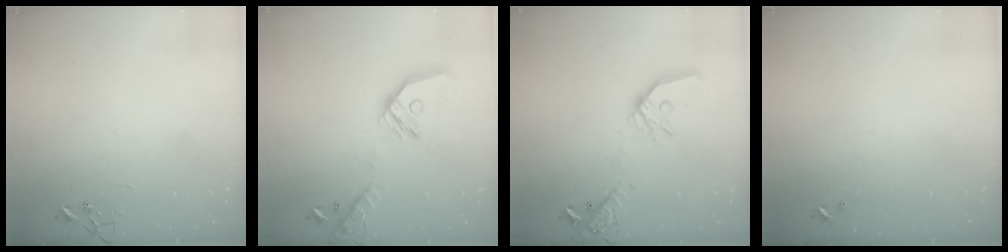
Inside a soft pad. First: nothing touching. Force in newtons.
{"total": 17.2, "press": 17.0, "slide": 2.2}
{"total": 18.3, "press": 18.2, "slide": 2.6}
{"total": 0.0}